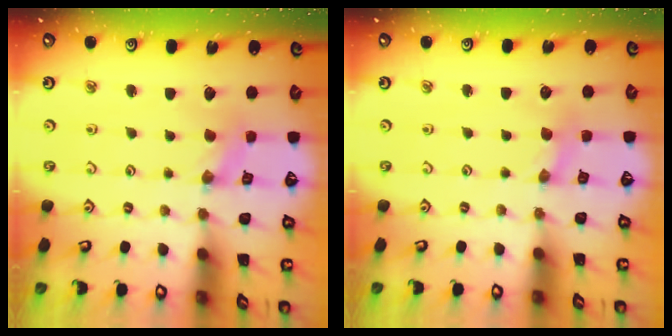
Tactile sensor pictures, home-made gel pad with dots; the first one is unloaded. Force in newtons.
{"total": 2.2, "press": 2.2, "slide": 0.4}